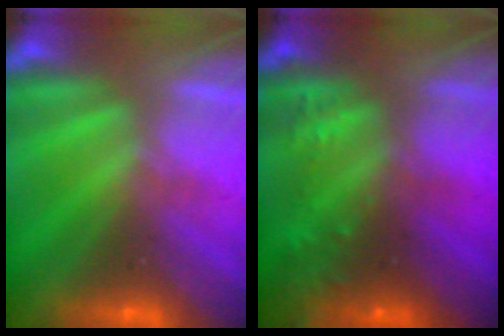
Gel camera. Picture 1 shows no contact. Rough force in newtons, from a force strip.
{"total": 5.8}